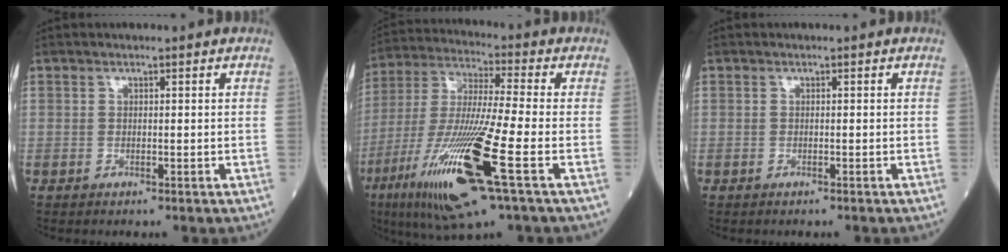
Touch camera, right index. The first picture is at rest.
{"total": 19.3, "force": [-7.7, 0.6, 17.6], "torque": [-0.381, -0.041, -0.148]}
{"total": 0.9, "force": [-0.8, 0.0, 0.4], "torque": [-0.005, 0.000, -0.012]}